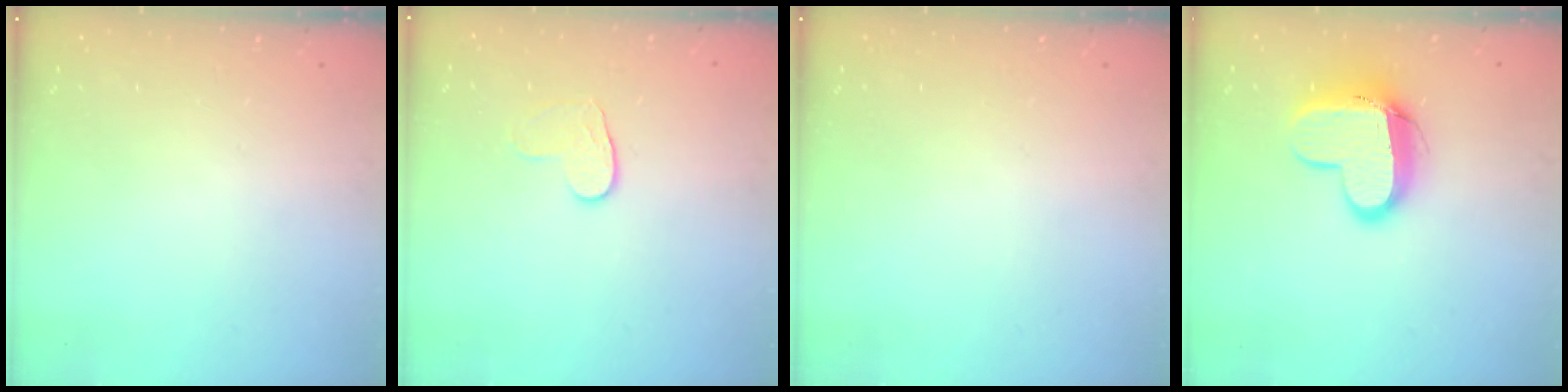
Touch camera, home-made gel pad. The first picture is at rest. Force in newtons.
{"total": 5.6, "press": 5.5, "slide": 0.5}
{"total": 0.0}
{"total": 12.1, "press": 12.0, "slide": 1.2}